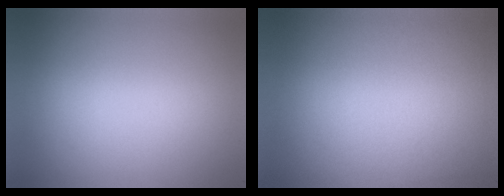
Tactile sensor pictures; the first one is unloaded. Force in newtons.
{"total": 2.6}